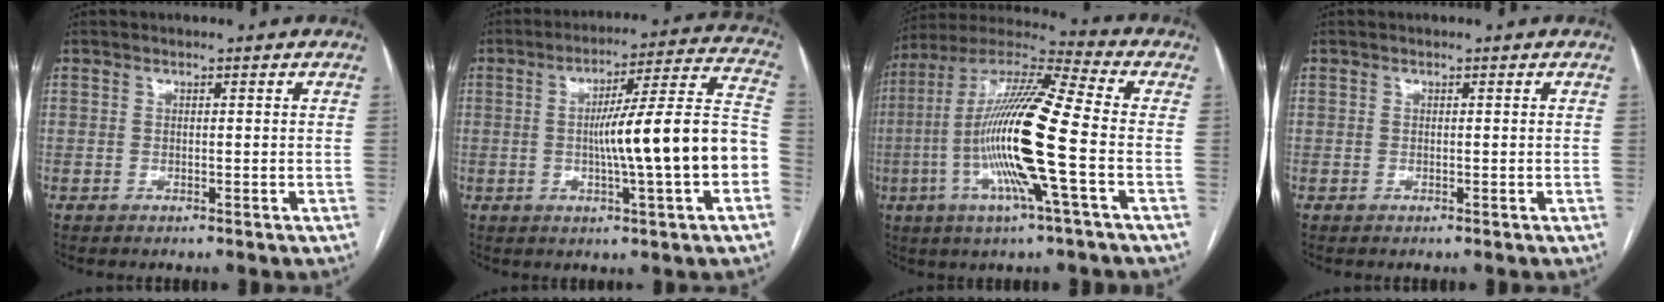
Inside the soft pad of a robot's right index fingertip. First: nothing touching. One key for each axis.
{"total": 16.4, "fx": -2.7, "fy": 0.0, "fz": 16.2, "tx": -0.236, "ty": 0.022, "tz": -0.044}
{"total": 18.3, "fx": -3.7, "fy": 0.3, "fz": 17.9, "tx": -0.355, "ty": -0.006, "tz": -0.081}
{"total": 0.0}